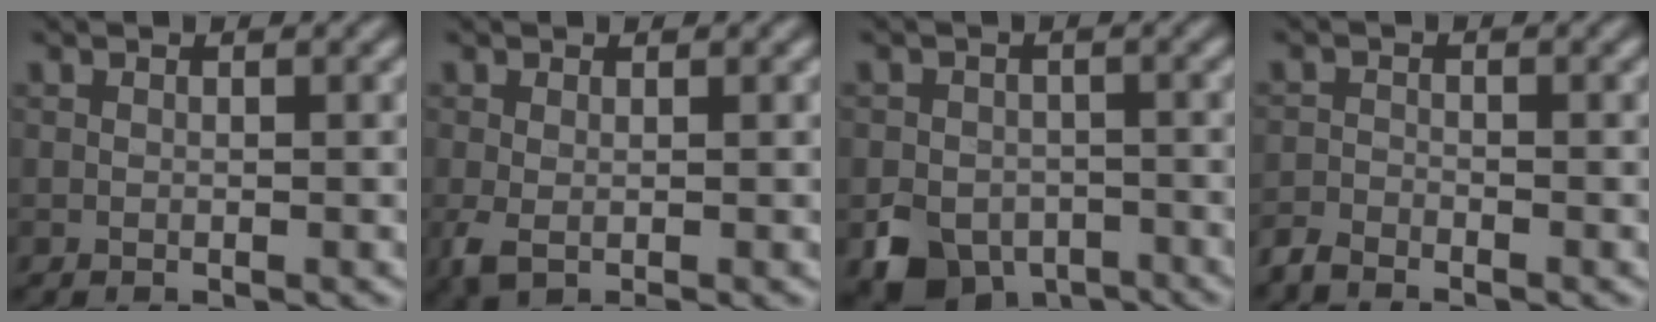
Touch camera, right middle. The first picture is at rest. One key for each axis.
{"total": 2.2, "fx": -0.6, "fy": 1.0, "fz": 1.8, "tx": -0.048, "ty": -0.005, "tz": -0.014}
{"total": 5.9, "fx": -3.2, "fy": 4.4, "fz": 2.3, "tx": -0.042, "ty": -0.014, "tz": -0.058}
{"total": 2.0, "fx": -1.9, "fy": 0.3, "fz": 0.3, "tx": -0.010, "ty": -0.002, "tz": -0.047}